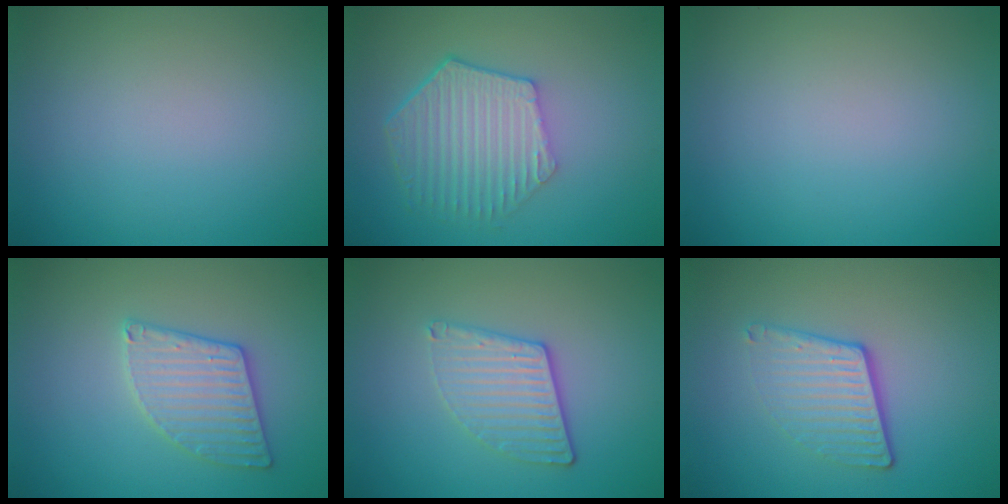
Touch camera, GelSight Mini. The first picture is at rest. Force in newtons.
{"total": 6.0, "press": 4.4, "slide": 4.0}
{"total": 0.0}
{"total": 3.2, "press": 3.2, "slide": 0.1}
{"total": 3.4, "press": 2.9, "slide": 1.7}
{"total": 4.0, "press": 2.8, "slide": 2.9}